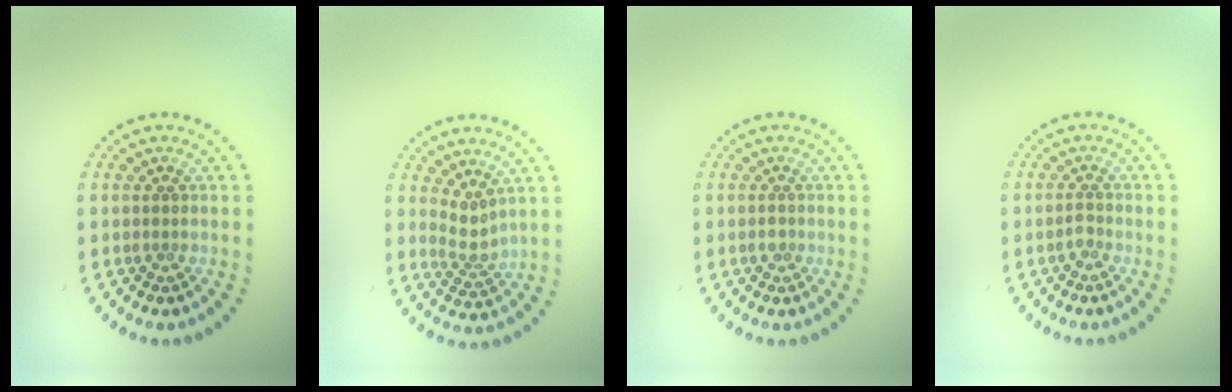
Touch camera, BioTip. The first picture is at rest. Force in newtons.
{"total": 2.2, "press": 1.6, "slide": 1.5}
{"total": 0.8, "press": 0.7, "slide": 0.3}
{"total": 0.9, "press": 0.7, "slide": 0.5}